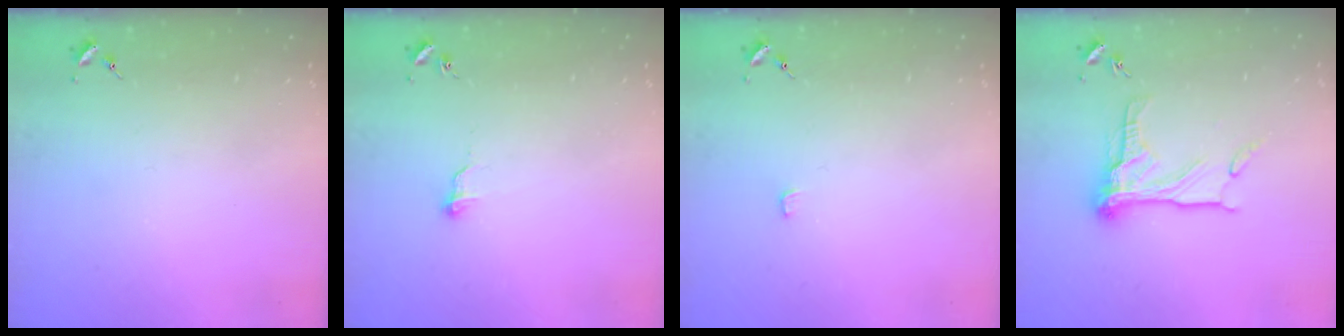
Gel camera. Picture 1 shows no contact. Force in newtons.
{"total": 6.2, "press": 6.1, "slide": 0.5}
{"total": 0.8, "press": 0.8, "slide": 0.1}
{"total": 15.9, "press": 15.9, "slide": 1.0}